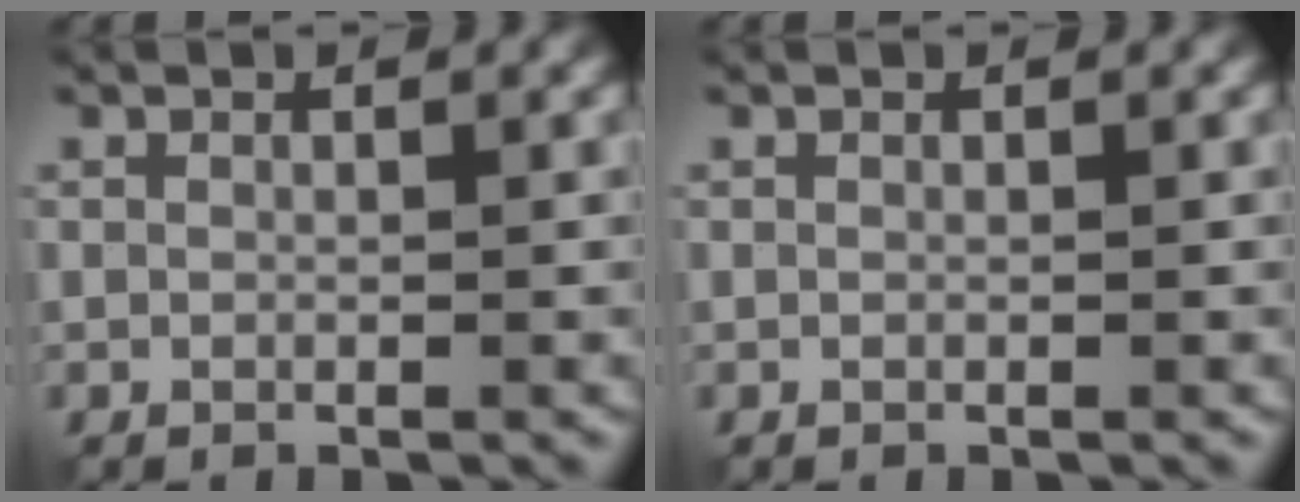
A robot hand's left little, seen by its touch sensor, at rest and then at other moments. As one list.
[{"total": 0.0}]